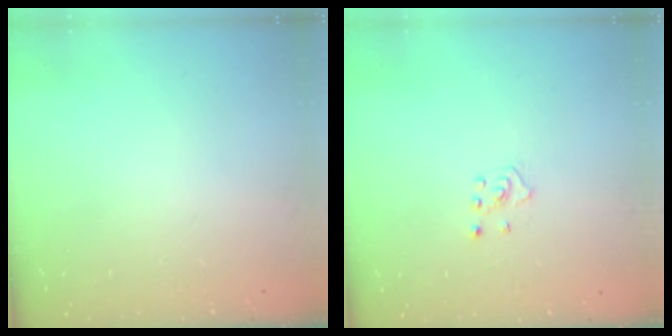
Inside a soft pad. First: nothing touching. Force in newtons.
{"total": 2.4, "press": 2.4, "slide": 0.5}